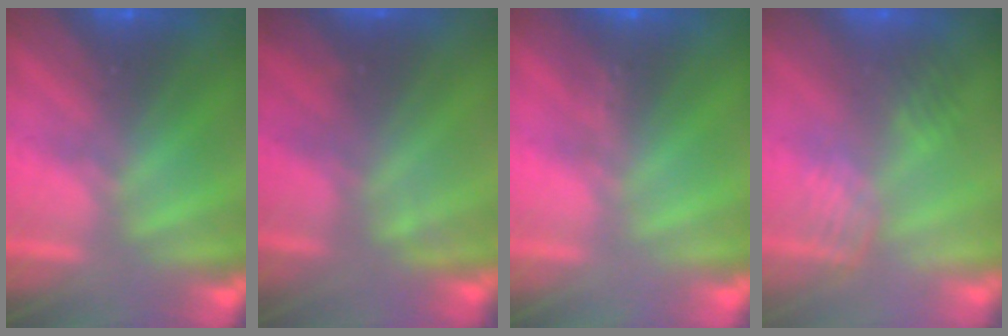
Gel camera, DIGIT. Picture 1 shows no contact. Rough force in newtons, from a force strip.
{"total": 4.6}
{"total": 1.2}
{"total": 2.7}